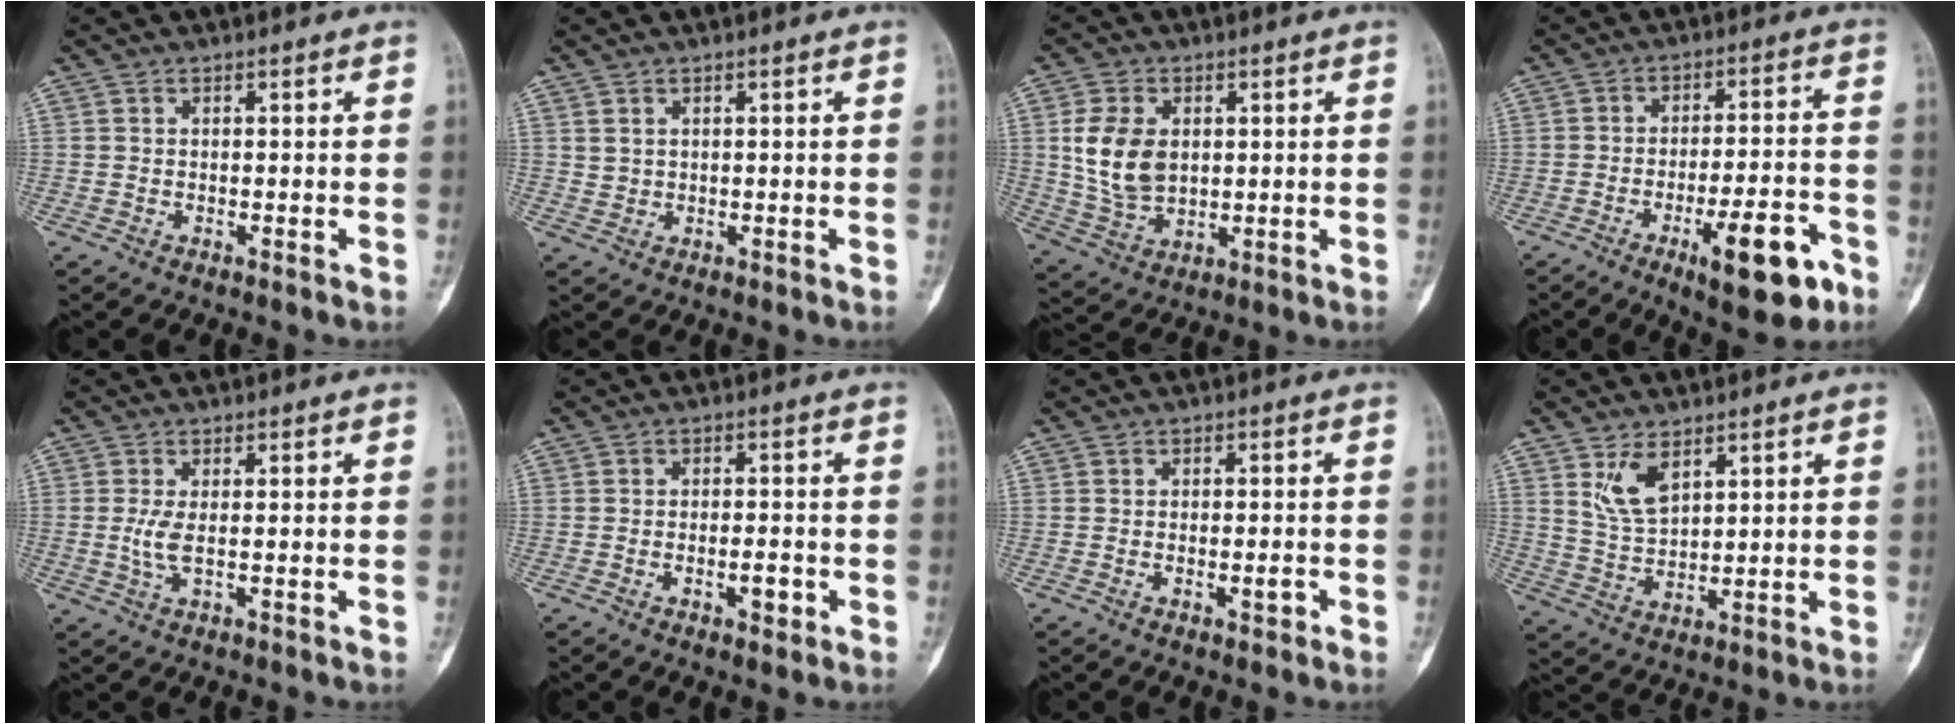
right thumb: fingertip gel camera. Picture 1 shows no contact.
{"total": 1.3, "force": [0.7, 1.0, 0.4], "torque": [0.003, -0.006, 0.014]}
{"total": 10.7, "force": [1.7, 7.2, 7.7], "torque": [-0.138, -0.009, 0.043]}
{"total": 13.1, "force": [-6.5, 4.1, 10.6], "torque": [-0.141, 0.034, -0.090]}
{"total": 3.1, "force": [-0.1, 1.1, 2.9], "torque": [-0.077, -0.006, 0.001]}
{"total": 3.5, "force": [-1.4, 1.6, 2.8], "torque": [-0.040, 0.013, -0.019]}
{"total": 1.5, "force": [-0.6, 0.6, 1.2], "torque": [-0.023, 0.013, -0.007]}
{"total": 6.5, "force": [3.4, 3.4, 4.4], "torque": [-0.073, -0.022, 0.074]}